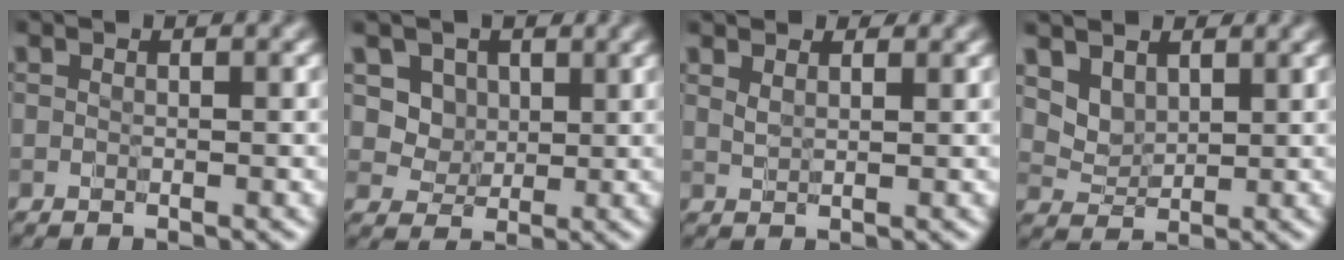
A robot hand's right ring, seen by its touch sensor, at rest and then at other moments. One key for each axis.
{"total": 3.8, "fx": 1.8, "fy": 3.1, "fz": 1.4, "tx": -0.043, "ty": -0.012, "tz": 0.045}
{"total": 2.2, "fx": 1.8, "fy": 0.8, "fz": 0.8, "tx": -0.022, "ty": 0.003, "tz": 0.032}
{"total": 4.4, "fx": 3.1, "fy": 2.8, "fz": 1.7, "tx": -0.069, "ty": -0.013, "tz": 0.081}